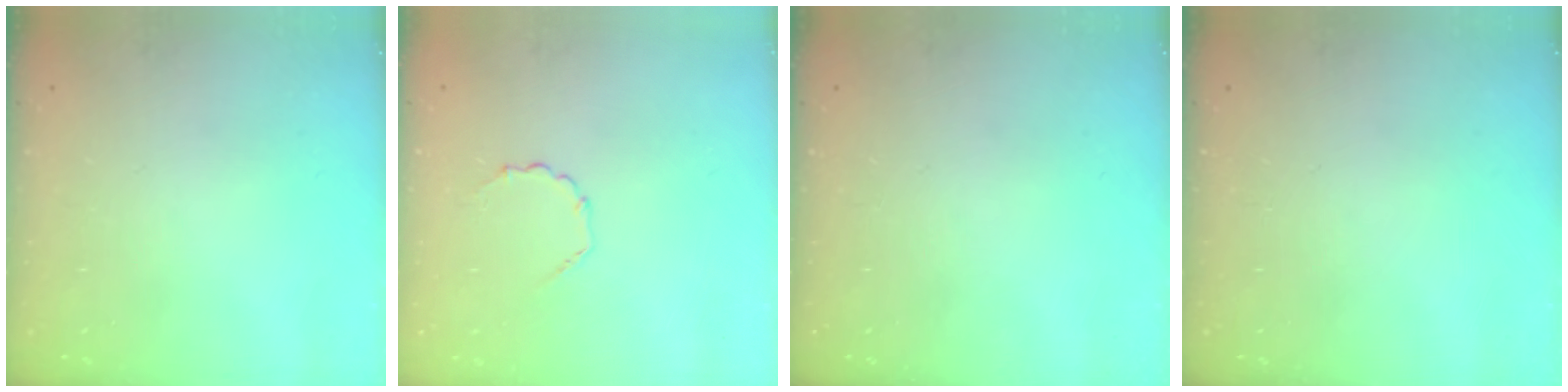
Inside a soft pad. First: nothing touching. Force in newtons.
{"total": 3.1, "press": 2.9, "slide": 1.1}
{"total": 0.0}
{"total": 0.0}